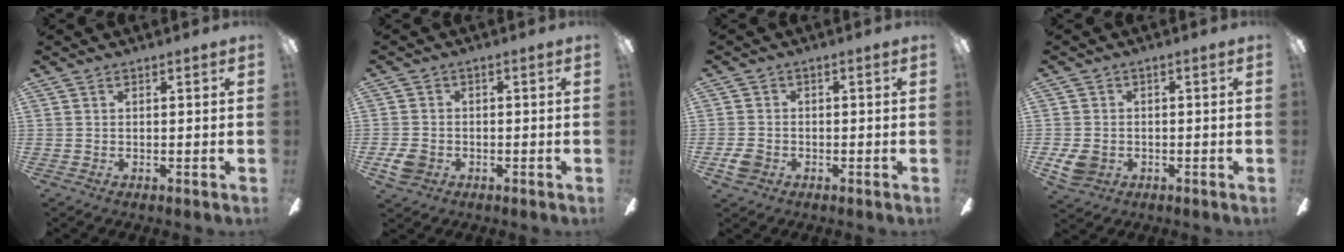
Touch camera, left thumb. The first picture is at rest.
{"total": 4.5, "force": [-2.0, 3.6, 1.8], "torque": [-0.046, 0.006, -0.038]}
{"total": 3.6, "force": [-1.8, 2.8, 1.3], "torque": [-0.031, 0.005, -0.034]}
{"total": 5.1, "force": [-1.6, 4.3, 2.3], "torque": [-0.065, 0.007, -0.031]}